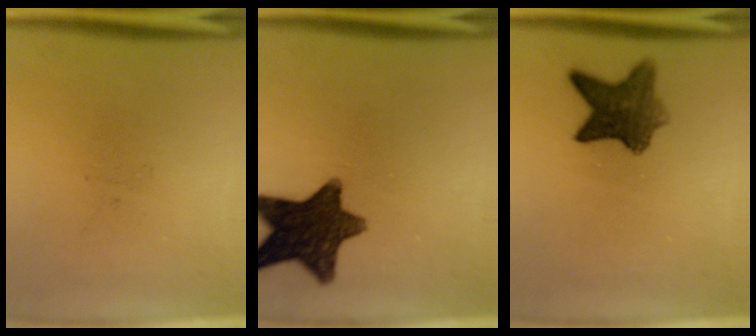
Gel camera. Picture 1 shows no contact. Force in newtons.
{"total": 13.3}
{"total": 7.7}